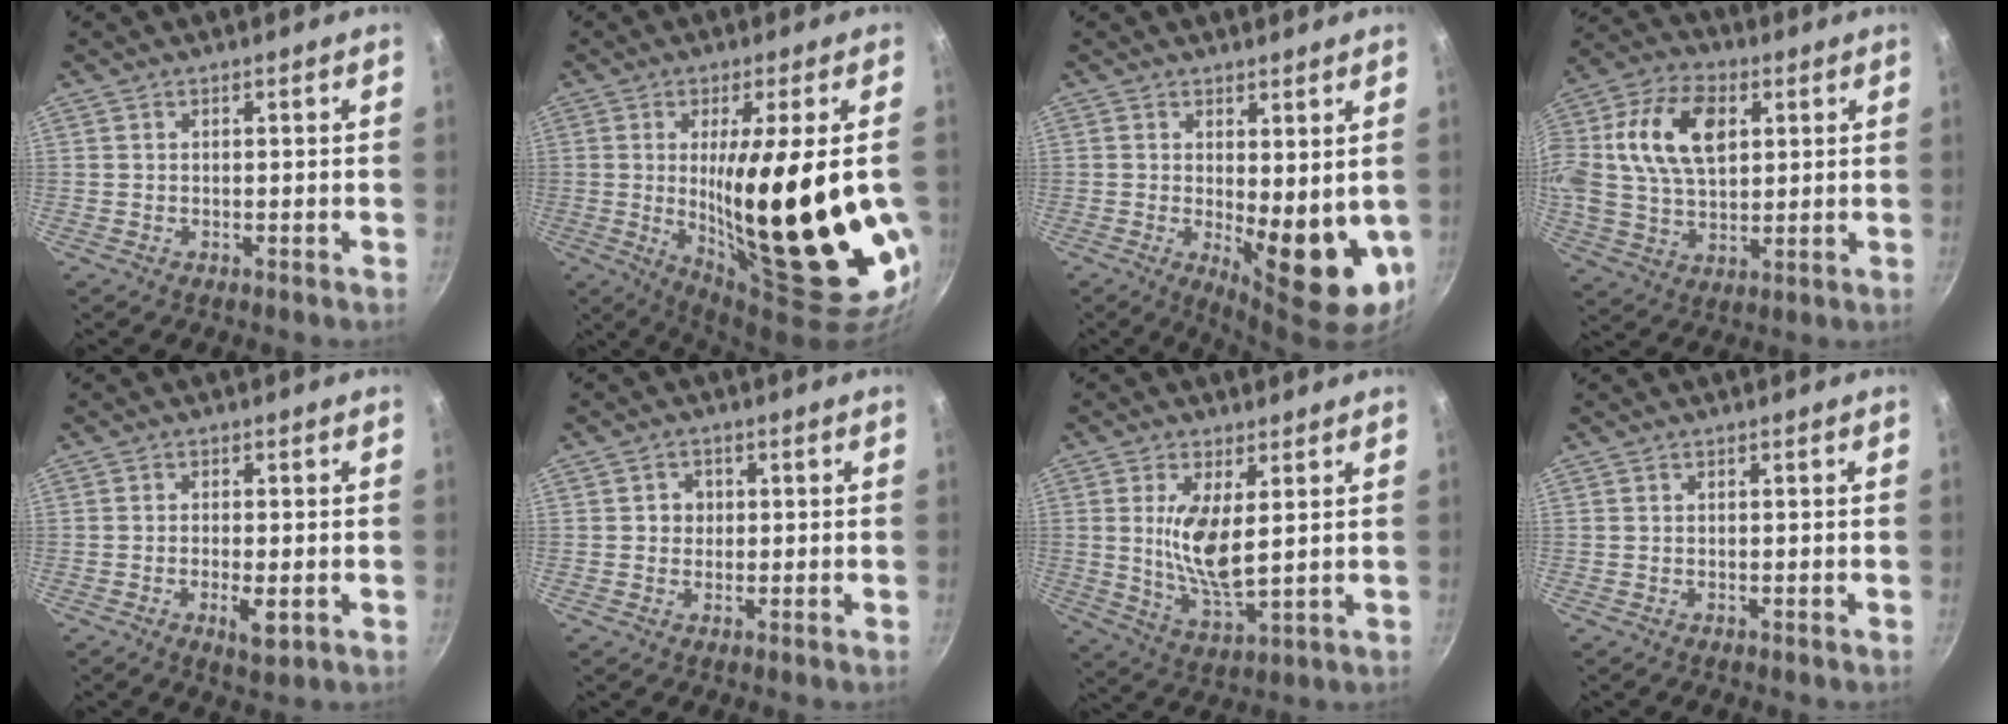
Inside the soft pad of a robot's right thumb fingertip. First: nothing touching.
{"total": 25.3, "force": [-1.8, 5.2, 24.7], "torque": [-0.362, -0.035, -0.006]}
{"total": 11.7, "force": [-0.2, 4.7, 10.7], "torque": [-0.121, -0.014, 0.011]}
{"total": 17.6, "force": [4.4, 11.2, 12.9], "torque": [-0.234, 0.012, 0.070]}
{"total": 3.6, "force": [-1.1, 1.2, 3.2], "torque": [-0.059, -0.006, -0.017]}
{"total": 2.3, "force": [0.2, 2.2, 0.6], "torque": [0.005, 0.003, -0.001]}
{"total": 9.7, "force": [2.2, 3.5, 8.8], "torque": [-0.169, -0.027, 0.048]}
{"total": 0.0}